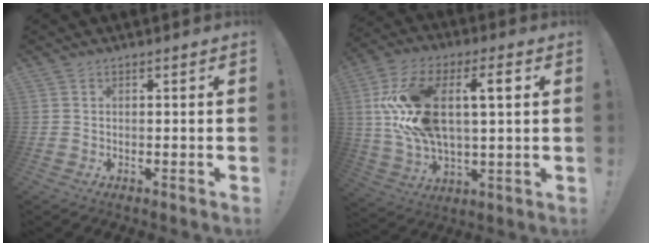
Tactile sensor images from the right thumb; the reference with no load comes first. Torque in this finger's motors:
{"motor_torque": [2.46, 2.54, 0.76, 0.12, 0.23]}